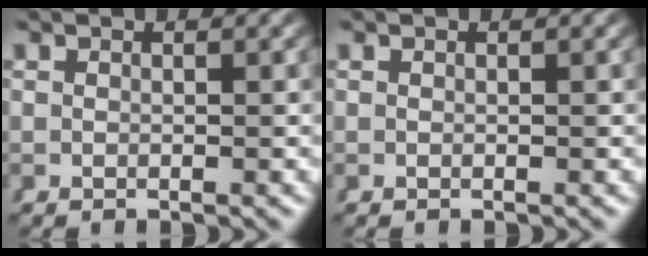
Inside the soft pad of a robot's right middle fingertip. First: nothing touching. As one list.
[{"total": 0.0}]